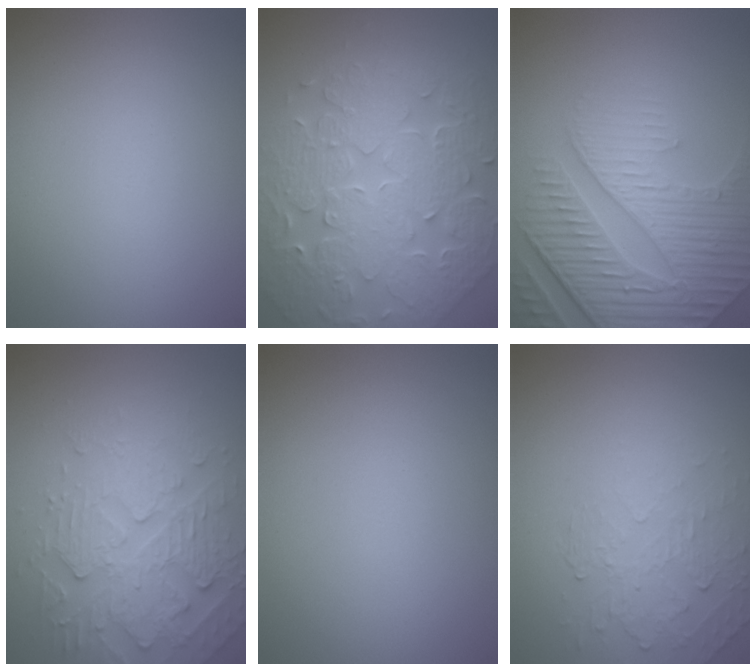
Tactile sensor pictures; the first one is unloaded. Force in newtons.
{"total": 9.9, "press": 6.9, "slide": 7.0}
{"total": 8.6, "press": 6.1, "slide": 6.1}
{"total": 5.0, "press": 4.3, "slide": 2.6}
{"total": 0.0}
{"total": 2.1, "press": 0.9, "slide": 1.9}